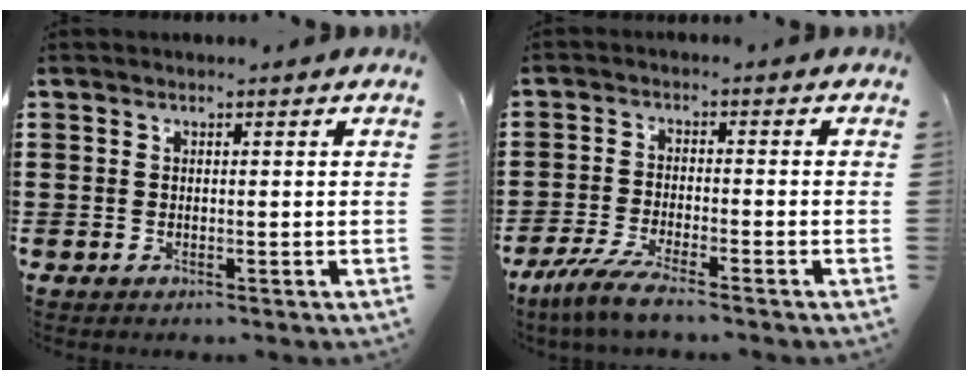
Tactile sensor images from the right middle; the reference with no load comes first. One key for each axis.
{"total": 4.9, "fx": -4.2, "fy": 0.3, "fz": 2.6, "tx": -0.072, "ty": -0.016, "tz": -0.086}